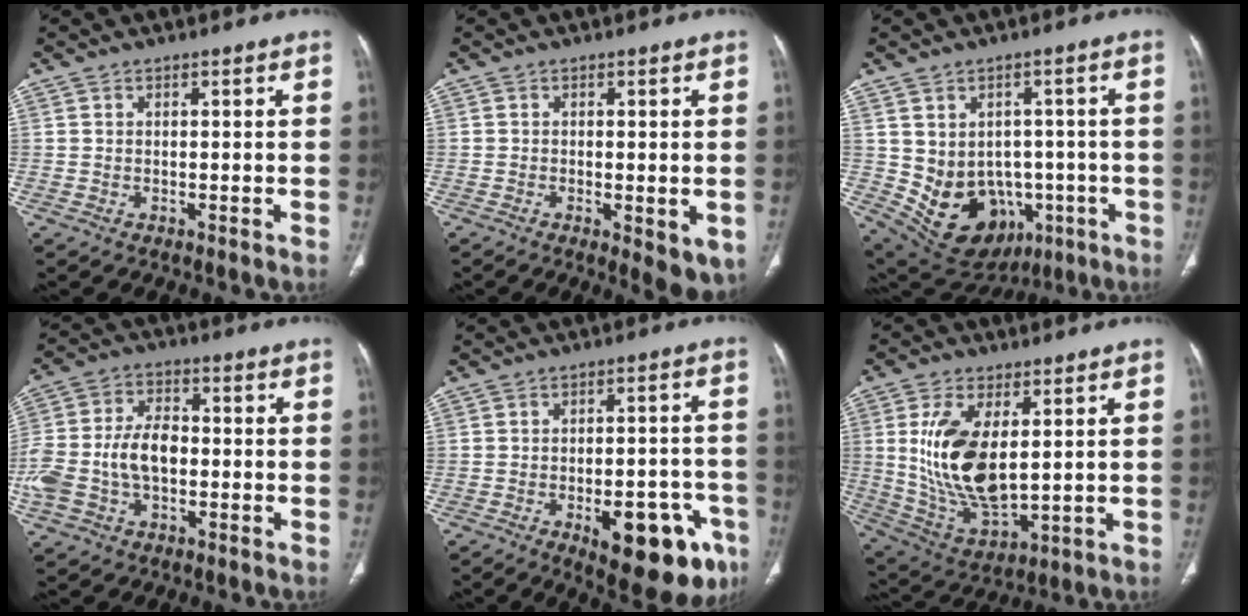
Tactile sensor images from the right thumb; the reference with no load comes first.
{"total": 6.1, "force": [-1.7, 2.2, 5.4], "torque": [-0.072, -0.015, -0.021]}
{"total": 15.2, "force": [-3.4, 12.3, 8.2], "torque": [-0.106, 0.022, -0.015]}
{"total": 13.8, "force": [-2.3, 8.9, 10.4], "torque": [-0.226, 0.033, -0.043]}
{"total": 17.4, "force": [-7.8, 7.3, 13.7], "torque": [-0.123, 0.032, -0.088]}
{"total": 16.1, "force": [2.7, 8.1, 13.7], "torque": [-0.261, -0.022, 0.067]}